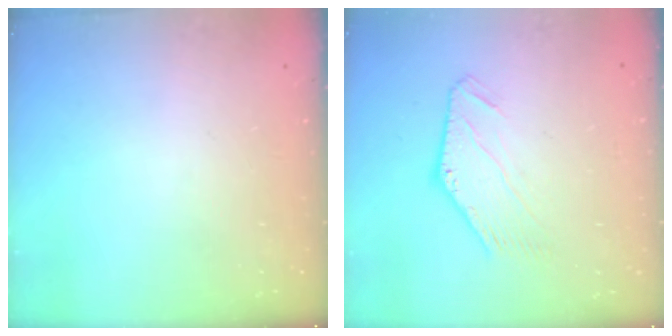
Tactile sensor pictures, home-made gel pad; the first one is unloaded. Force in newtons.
{"total": 1.0, "press": 1.0, "slide": 0.2}